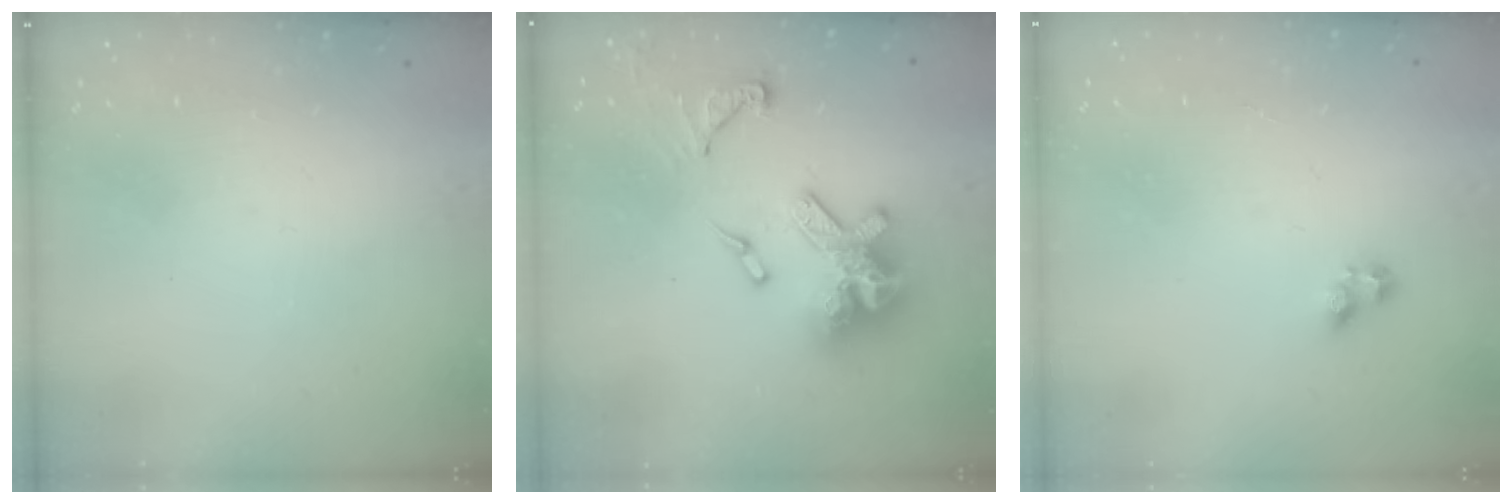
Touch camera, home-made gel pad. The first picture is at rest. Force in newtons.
{"total": 17.8, "press": 17.7, "slide": 1.7}
{"total": 3.1, "press": 3.1, "slide": 0.3}